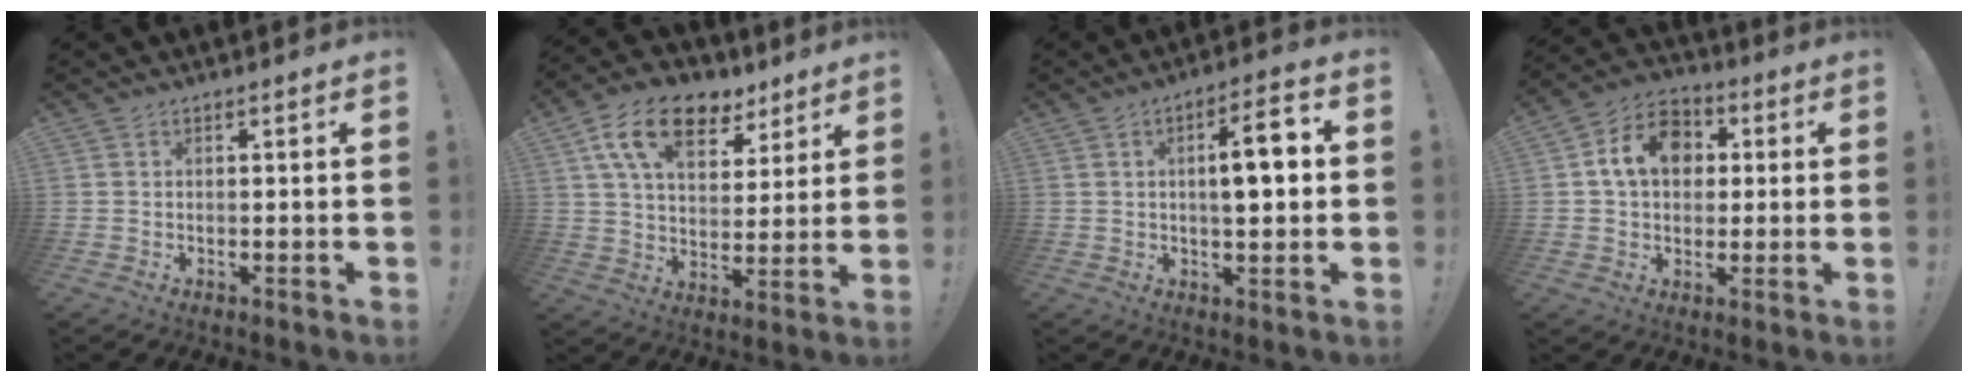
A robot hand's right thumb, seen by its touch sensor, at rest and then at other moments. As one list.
[{"total": 16.3, "force": [9.1, 9.6, 9.5], "torque": [-0.167, -0.037, 0.167]}, {"total": 9.4, "force": [0.8, 3.1, 8.8], "torque": [-0.127, 0.005, 0.005]}, {"total": 13.3, "force": [3.1, 10.5, 7.6], "torque": [-0.114, 0.013, 0.062]}]